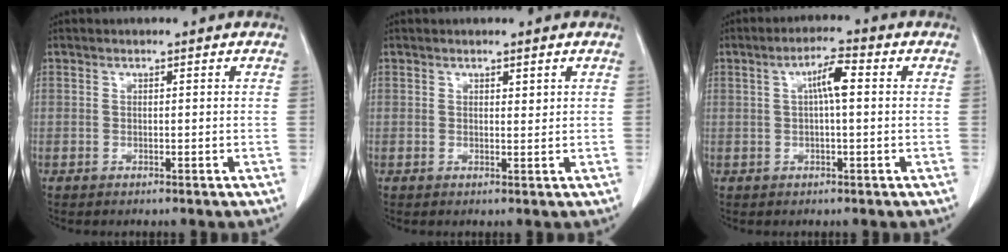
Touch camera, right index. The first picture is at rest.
{"total": 0.8, "force": [0.5, 0.3, 0.5], "torque": [-0.007, -0.004, 0.008]}
{"total": 4.4, "force": [0.7, 0.6, 4.3], "torque": [-0.078, 0.012, 0.010]}